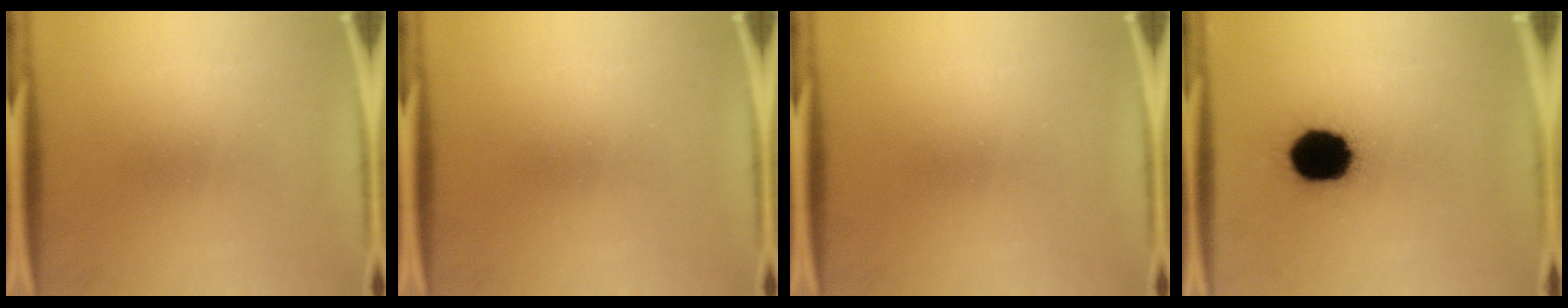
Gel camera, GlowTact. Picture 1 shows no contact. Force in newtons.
{"total": 0.0}
{"total": 0.0}
{"total": 17.4}